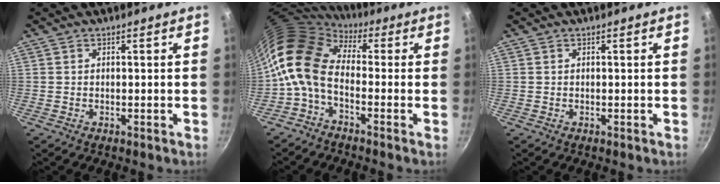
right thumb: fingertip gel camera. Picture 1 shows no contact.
{"total": 11.6, "force": [-0.8, 7.3, 9.0], "torque": [-0.168, 0.021, -0.036]}
{"total": 0.0}